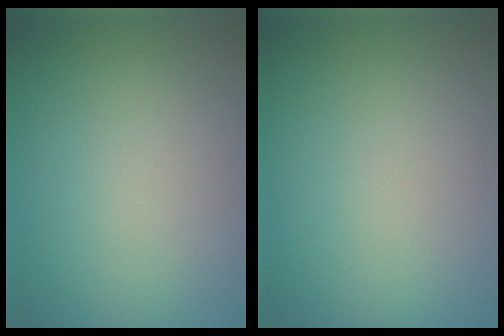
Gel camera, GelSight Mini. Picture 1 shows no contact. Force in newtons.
{"total": 0.0}